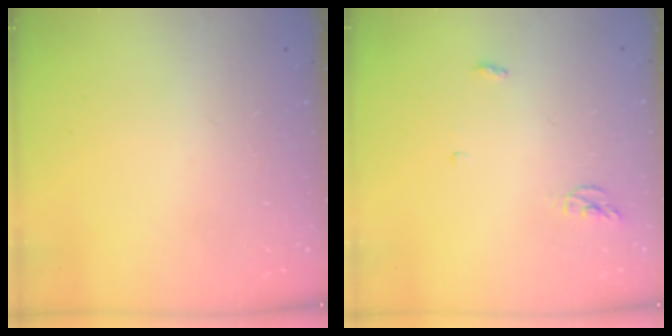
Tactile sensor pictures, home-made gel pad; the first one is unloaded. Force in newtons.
{"total": 4.3, "press": 4.3, "slide": 0.3}